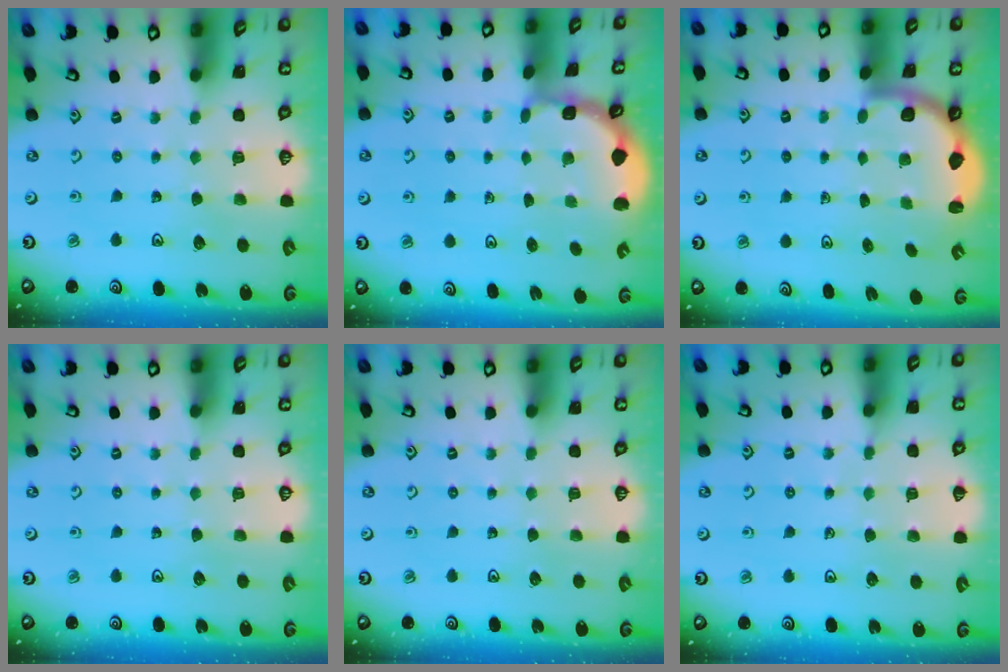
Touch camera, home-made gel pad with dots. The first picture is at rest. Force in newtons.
{"total": 2.0, "press": 2.0, "slide": 0.3}
{"total": 2.6, "press": 2.5, "slide": 0.6}
{"total": 0.0}
{"total": 0.0}
{"total": 3.0, "press": 3.0, "slide": 0.3}